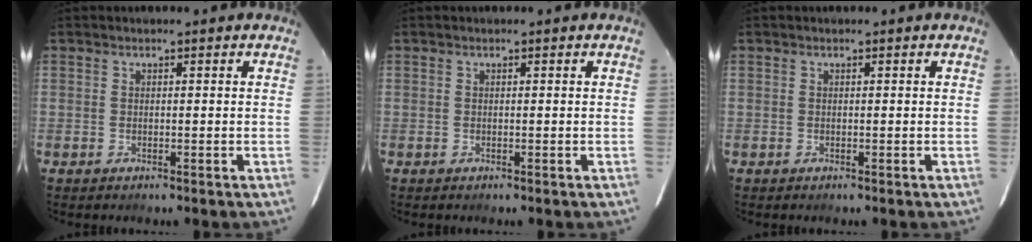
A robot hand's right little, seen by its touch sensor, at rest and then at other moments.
{"total": 0.0}
{"total": 0.0}